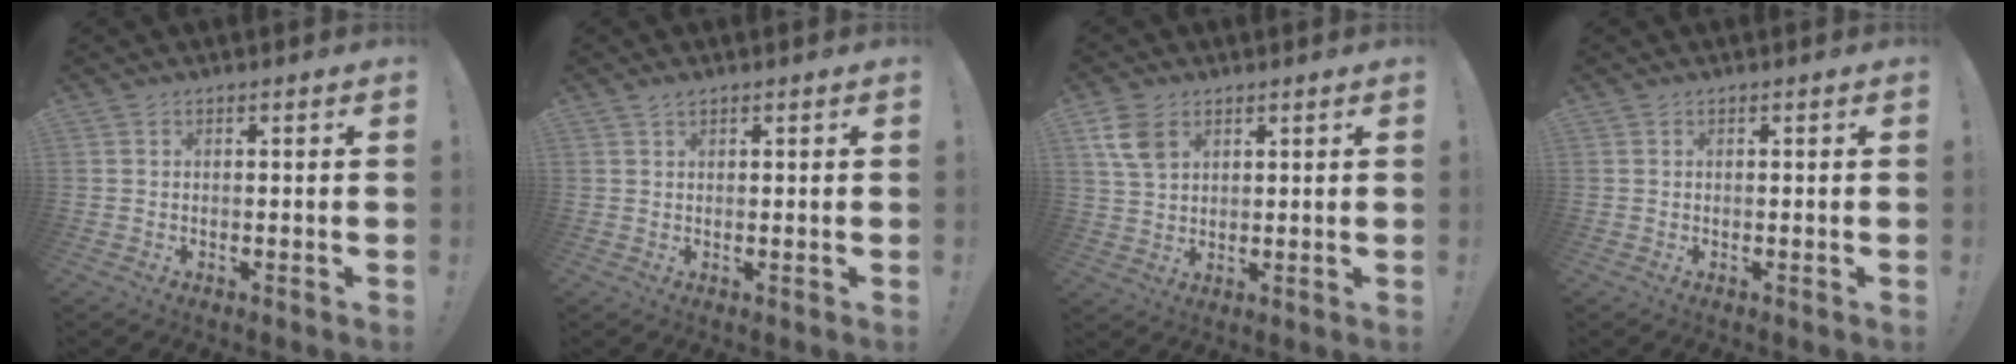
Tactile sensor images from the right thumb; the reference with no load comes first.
{"total": 1.4, "force": [1.2, 0.2, 0.7], "torque": [-0.005, -0.003, 0.020]}
{"total": 8.0, "force": [3.7, 5.4, 4.5], "torque": [-0.079, -0.007, 0.072]}
{"total": 0.0}